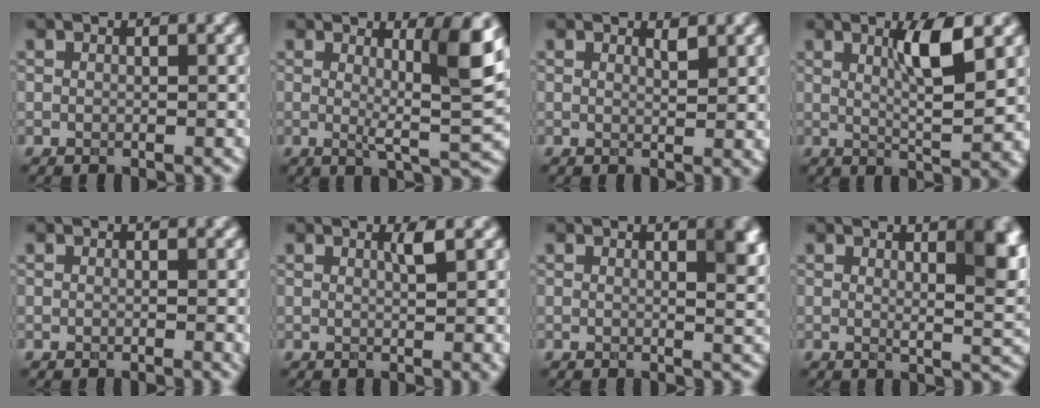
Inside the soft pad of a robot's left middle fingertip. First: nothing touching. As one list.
[{"total": 6.6, "force": [1.5, 1.2, 6.3], "torque": [-0.089, -0.015, 0.026]}, {"total": 1.1, "force": [0.8, 0.2, 0.8], "torque": [-0.011, -0.004, 0.012]}, {"total": 5.7, "force": [1.7, 1.0, 5.3], "torque": [-0.088, -0.009, 0.032]}, {"total": 0.8, "force": [0.1, 0.1, 0.7], "torque": [-0.008, -0.002, -0.001]}, {"total": 2.2, "force": [0.7, 0.4, 2.1], "torque": [-0.028, -0.003, 0.007]}, {"total": 3.7, "force": [1.4, 1.3, 3.2], "torque": [-0.029, 0.000, 0.017]}, {"total": 6.1, "force": [2.1, 2.1, 5.4], "torque": [-0.051, -0.004, 0.031]}]